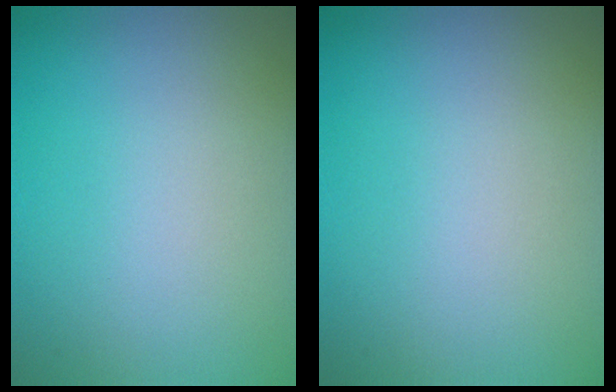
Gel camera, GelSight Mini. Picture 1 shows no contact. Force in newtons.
{"total": 0.0}